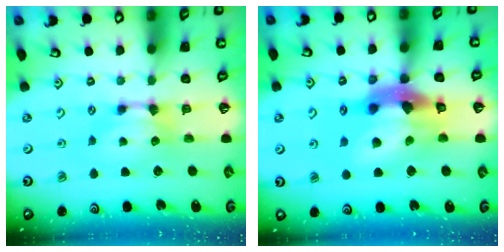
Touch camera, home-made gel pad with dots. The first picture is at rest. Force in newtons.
{"total": 12.6, "press": 12.2, "slide": 3.0}